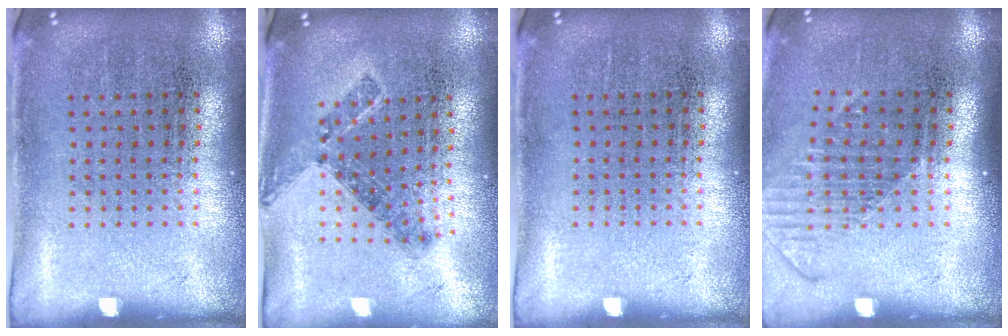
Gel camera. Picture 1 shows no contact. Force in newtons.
{"total": 0.8, "press": 0.8, "slide": 0.2}
{"total": 0.0}
{"total": 1.6, "press": 1.2, "slide": 1.0}